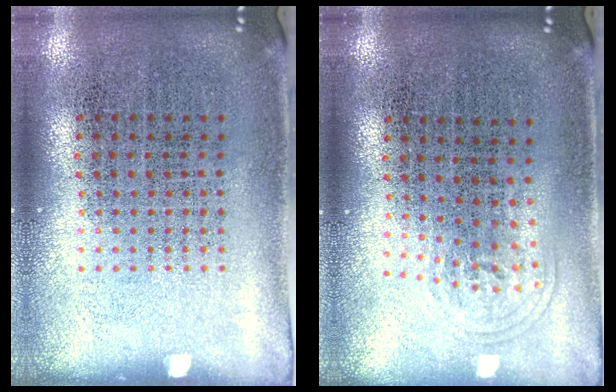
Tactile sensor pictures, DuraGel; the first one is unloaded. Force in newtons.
{"total": 0.9, "press": 0.7, "slide": 0.6}